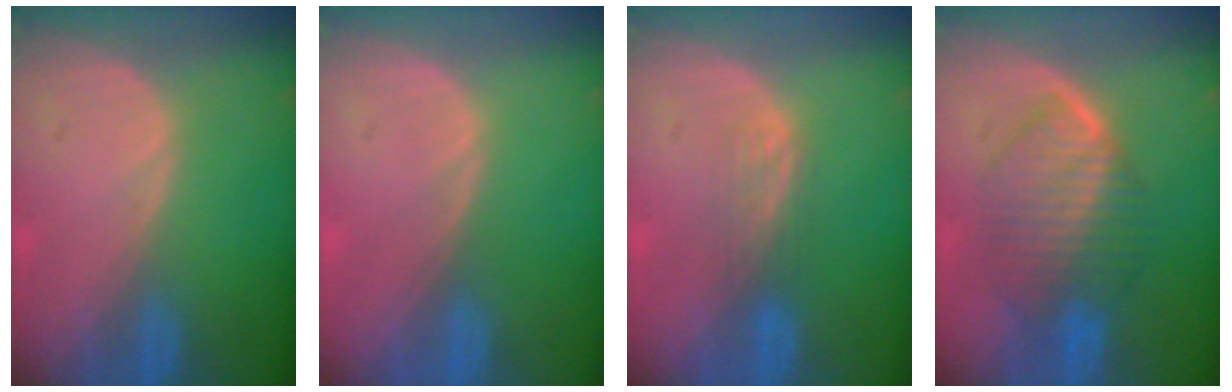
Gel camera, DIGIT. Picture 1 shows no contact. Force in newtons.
{"total": 0.0}
{"total": 2.4, "press": 2.3, "slide": 0.4}
{"total": 7.5, "press": 7.5, "slide": 0.4}